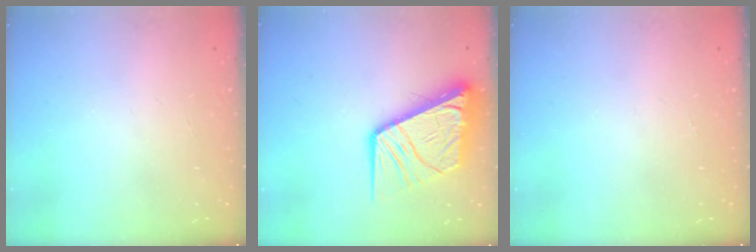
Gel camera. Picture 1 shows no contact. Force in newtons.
{"total": 16.5, "press": 16.3, "slide": 2.0}
{"total": 0.0}